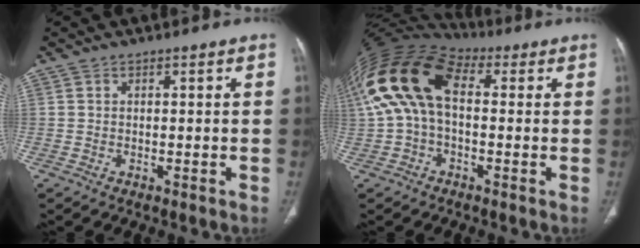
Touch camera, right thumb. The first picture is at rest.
{"total": 16.7, "force": [2.6, 9.7, 13.3], "torque": [-0.273, 0.046, 0.039]}